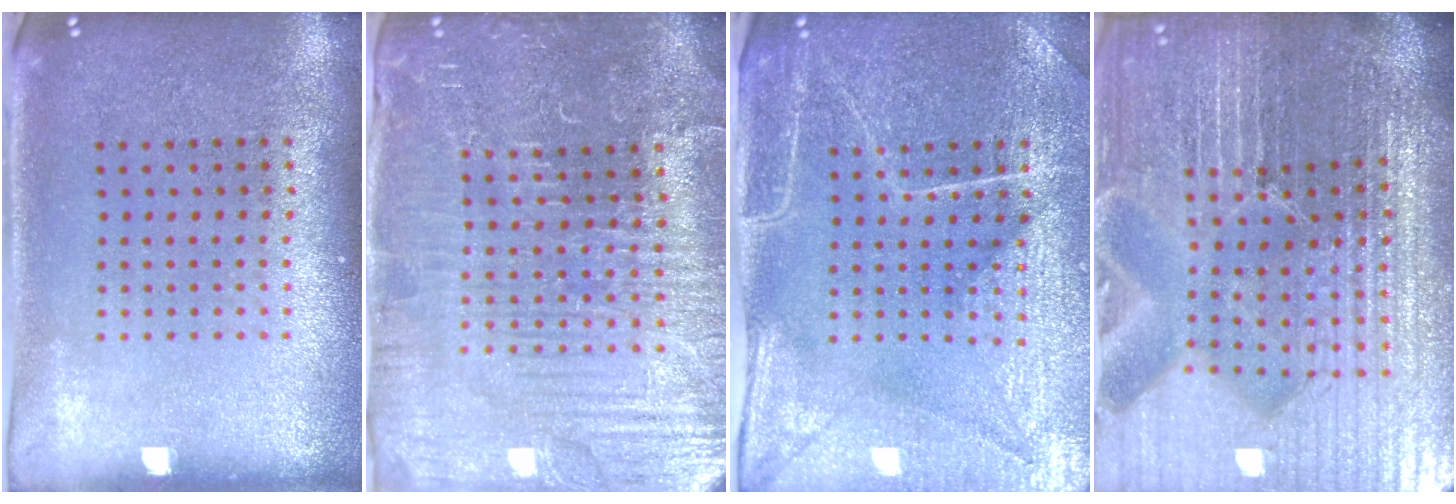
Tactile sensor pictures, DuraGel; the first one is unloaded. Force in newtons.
{"total": 5.2, "press": 4.9, "slide": 1.6}
{"total": 4.5, "press": 4.2, "slide": 1.6}
{"total": 7.2, "press": 6.2, "slide": 3.6}